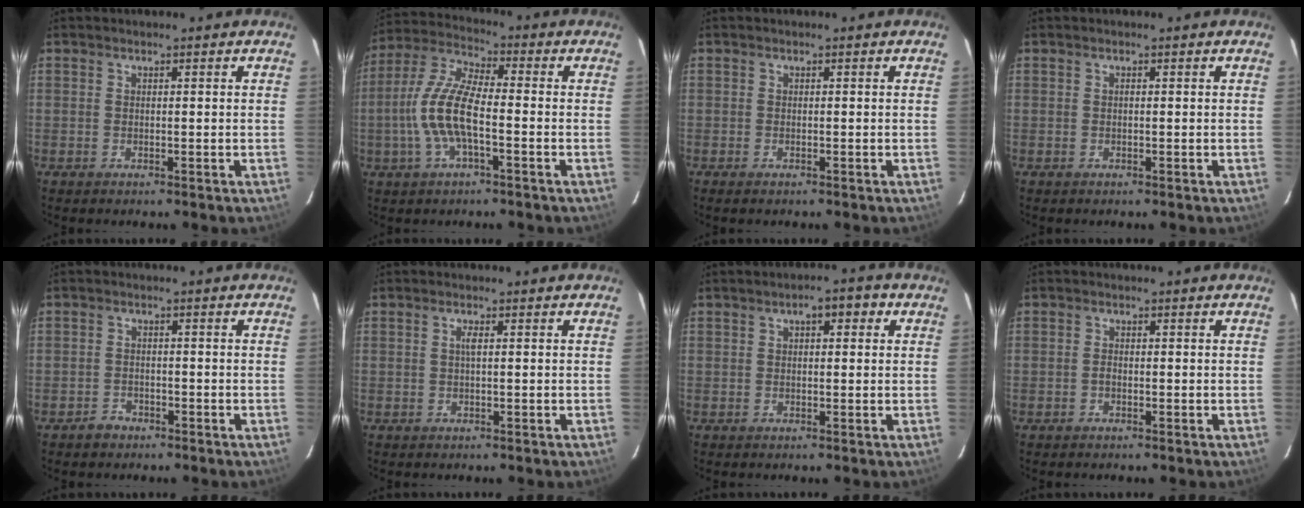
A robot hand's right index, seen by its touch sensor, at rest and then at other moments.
{"total": 11.4, "force": [-2.7, 3.6, 10.5], "torque": [-0.227, 0.003, -0.056]}
{"total": 0.6, "force": [-0.5, 0.2, 0.3], "torque": [-0.008, -0.001, -0.009]}
{"total": 0.0}
{"total": 2.4, "force": [-1.8, 1.6, 0.2], "torque": [-0.006, 0.007, -0.026]}
{"total": 1.1, "force": [0.1, 0.0, 1.1], "torque": [-0.021, 0.001, 0.000]}
{"total": 3.8, "force": [1.4, 1.7, 3.1], "torque": [-0.048, 0.018, 0.019]}
{"total": 0.8, "force": [-0.4, 0.5, 0.4], "torque": [-0.006, 0.002, -0.009]}